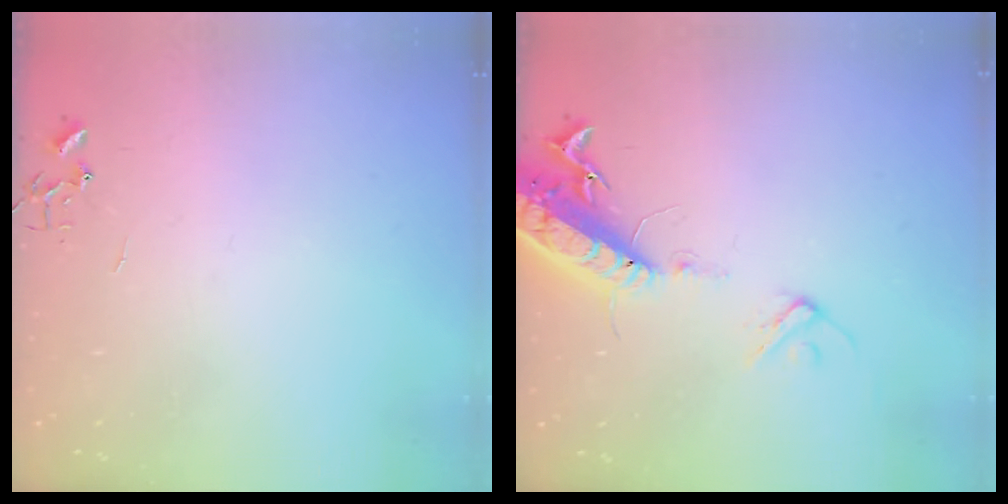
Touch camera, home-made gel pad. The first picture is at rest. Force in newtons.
{"total": 15.6, "press": 15.2, "slide": 3.5}